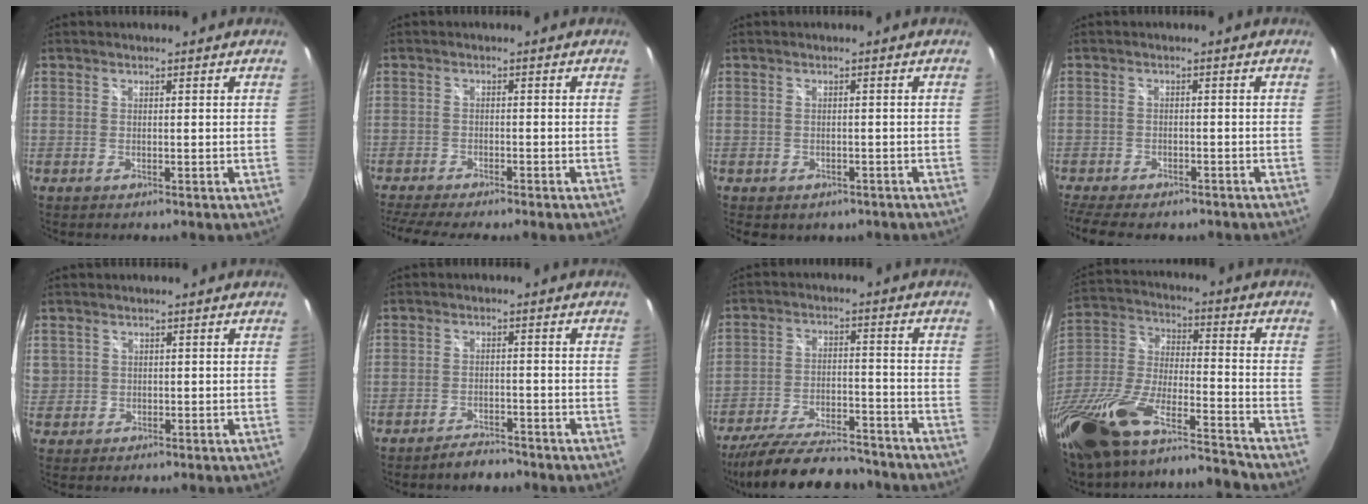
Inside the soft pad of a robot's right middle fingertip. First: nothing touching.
{"total": 6.8, "force": [-6.1, 0.1, 3.1], "torque": [-0.081, -0.024, -0.102]}
{"total": 3.2, "force": [-1.8, 2.4, 1.2], "torque": [-0.030, -0.010, -0.017]}
{"total": 9.4, "force": [-7.6, 3.5, 4.3], "torque": [-0.105, -0.029, -0.121]}
{"total": 3.7, "force": [0.8, 3.5, 0.8], "torque": [-0.009, 0.004, 0.015]}
{"total": 3.9, "force": [-3.6, 1.3, 1.0], "torque": [-0.029, 0.002, -0.056]}
{"total": 20.7, "force": [-17.8, 5.4, 9.2], "torque": [-0.181, -0.021, -0.263]}
{"total": 25.7, "force": [-18.7, 5.7, 16.7], "torque": [-0.328, -0.046, -0.334]}